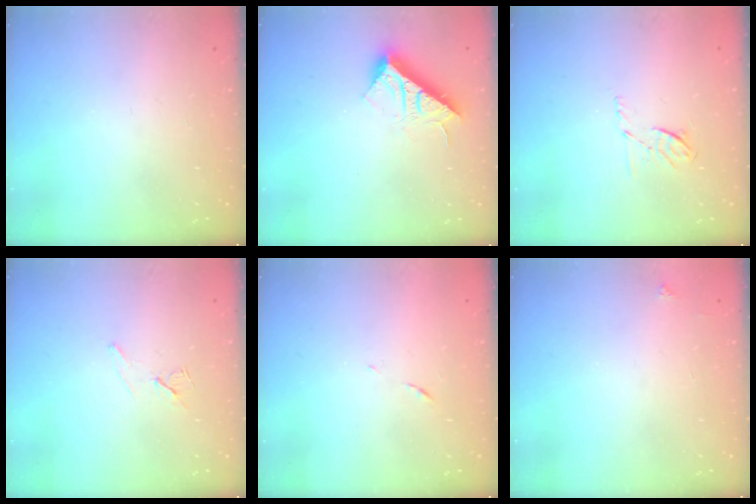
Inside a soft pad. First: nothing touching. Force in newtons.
{"total": 14.2, "press": 14.1, "slide": 0.5}
{"total": 5.7, "press": 5.6, "slide": 1.2}
{"total": 6.7, "press": 6.0, "slide": 3.0}
{"total": 5.0, "press": 5.0, "slide": 0.3}
{"total": 2.1, "press": 2.1, "slide": 0.3}